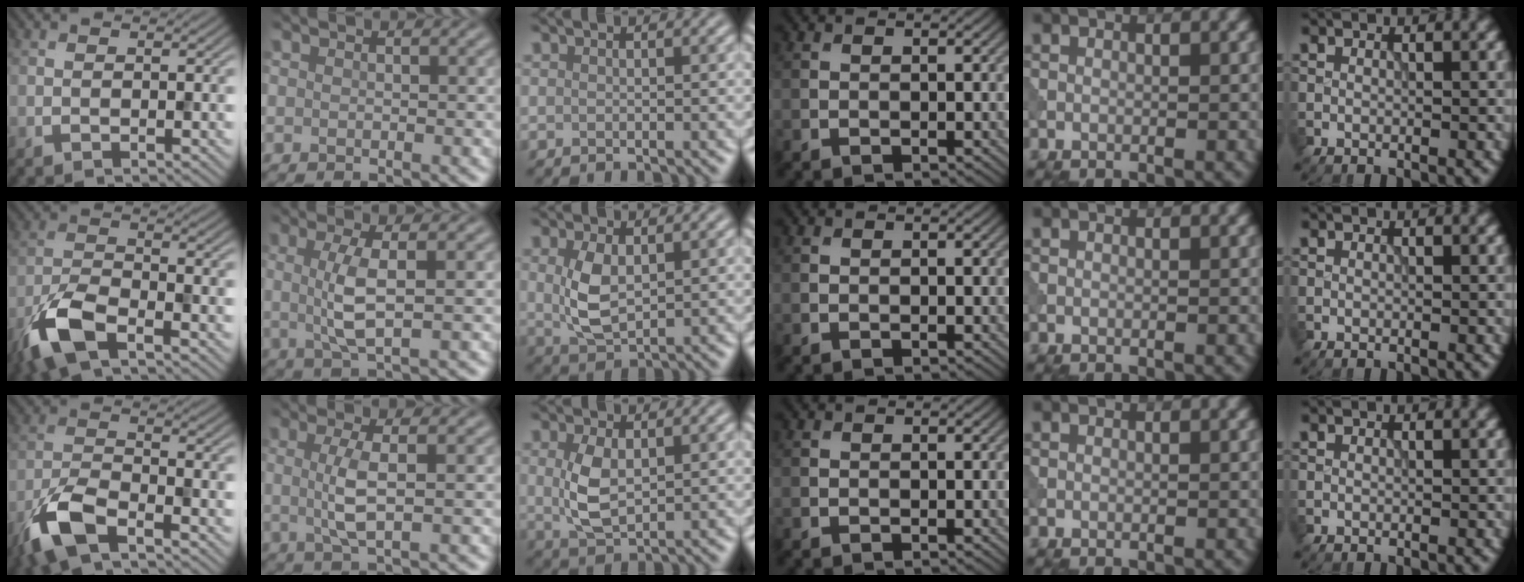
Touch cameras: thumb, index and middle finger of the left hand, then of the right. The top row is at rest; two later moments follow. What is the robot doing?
{"motion": "wipe", "object": "makeup brush"}